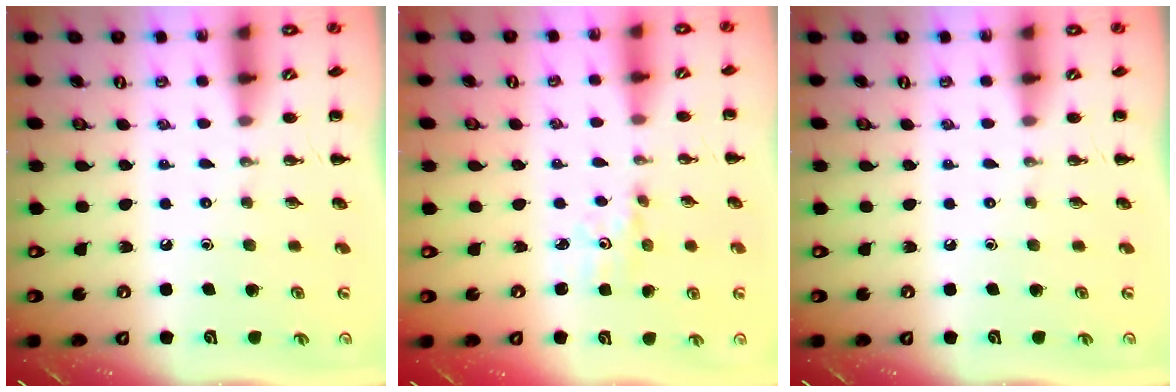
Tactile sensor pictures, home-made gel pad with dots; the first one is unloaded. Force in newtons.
{"total": 2.3, "press": 2.2, "slide": 0.7}
{"total": 0.0}